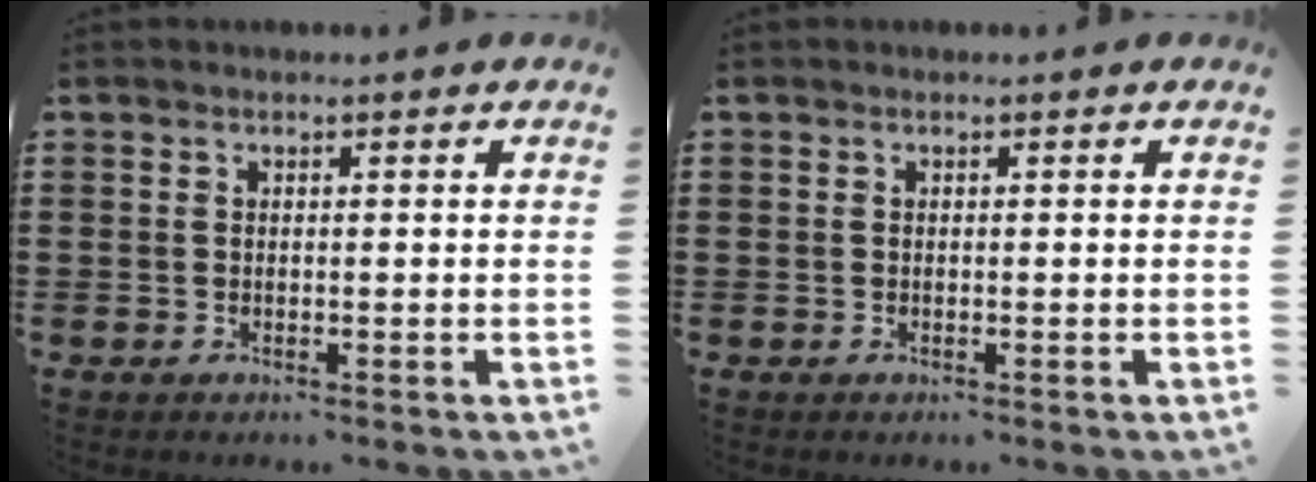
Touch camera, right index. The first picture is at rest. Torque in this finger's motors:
{"motor_torque": [-0.07, 0.07, 0.00, -0.01]}